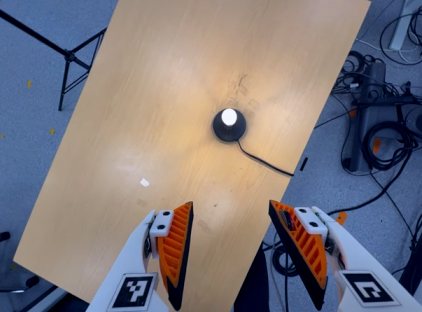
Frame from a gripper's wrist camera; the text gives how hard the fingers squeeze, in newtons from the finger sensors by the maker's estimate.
{"total": 0.0}